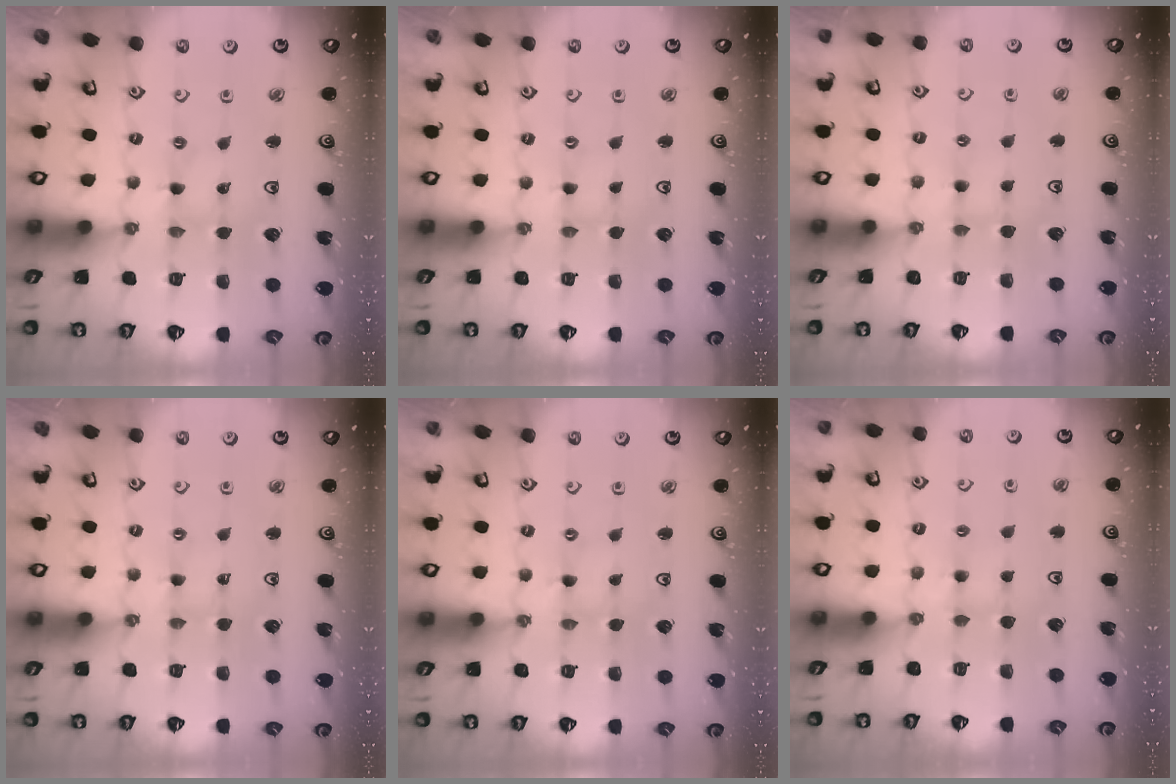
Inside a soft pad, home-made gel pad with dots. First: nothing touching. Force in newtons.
{"total": 0.5, "press": 0.5, "slide": 0.1}
{"total": 2.4, "press": 2.3, "slide": 0.4}
{"total": 1.0, "press": 1.0, "slide": 0.2}
{"total": 0.0}
{"total": 3.4, "press": 3.4, "slide": 0.5}